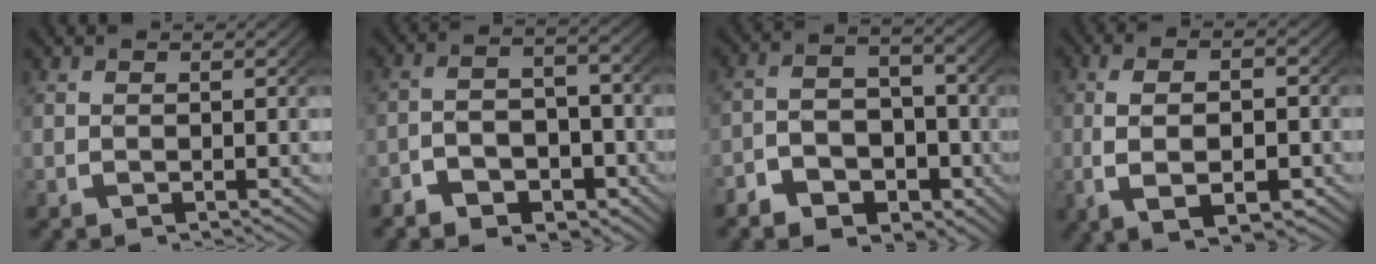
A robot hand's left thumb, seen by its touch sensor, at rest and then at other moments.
{"total": 5.1, "force": [-2.3, 3.4, 3.0], "torque": [-0.044, -0.017, -0.037]}
{"total": 7.1, "force": [-2.9, 5.2, 3.9], "torque": [-0.063, -0.027, -0.042]}
{"total": 7.1, "force": [-1.1, 3.9, 5.9], "torque": [-0.115, -0.018, -0.007]}